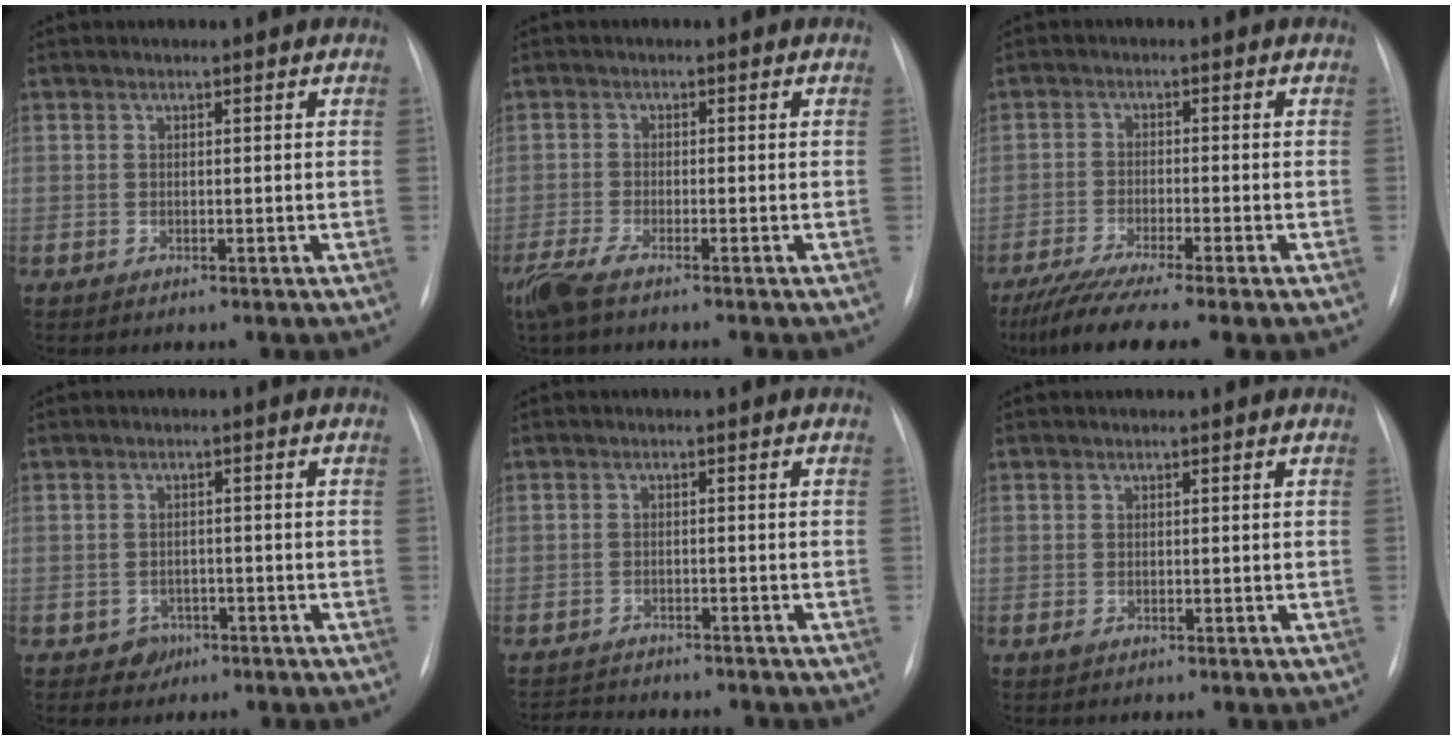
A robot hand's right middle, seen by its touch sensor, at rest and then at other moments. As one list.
[{"total": 4.7, "force": [-3.6, 0.5, 3.0], "torque": [-0.066, -0.013, -0.071]}, {"total": 10.0, "force": [-7.9, -0.1, 6.2], "torque": [-0.102, -0.027, -0.126]}, {"total": 2.6, "force": [-1.4, 2.2, 0.1], "torque": [0.004, 0.011, -0.017]}, {"total": 7.1, "force": [-6.7, 1.5, 1.9], "torque": [-0.029, -0.004, -0.093]}, {"total": 0.5, "force": [-0.2, 0.3, 0.3], "torque": [-0.008, 0.000, -0.003]}]